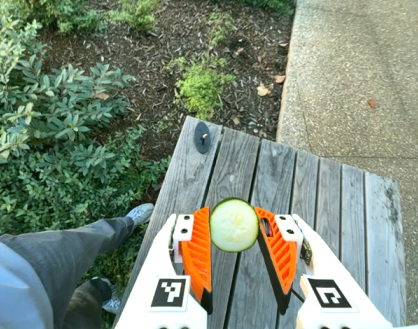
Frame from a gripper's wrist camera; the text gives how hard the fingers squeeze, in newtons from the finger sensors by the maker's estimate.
{"total": 6.4, "left": 6.0, "right": 6.7}